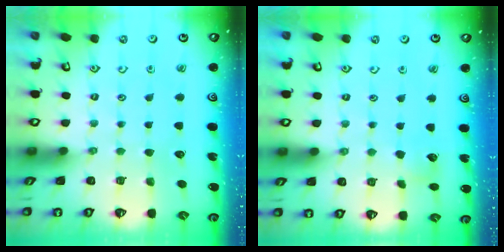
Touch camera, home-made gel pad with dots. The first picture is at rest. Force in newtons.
{"total": 5.4, "press": 5.4, "slide": 0.7}